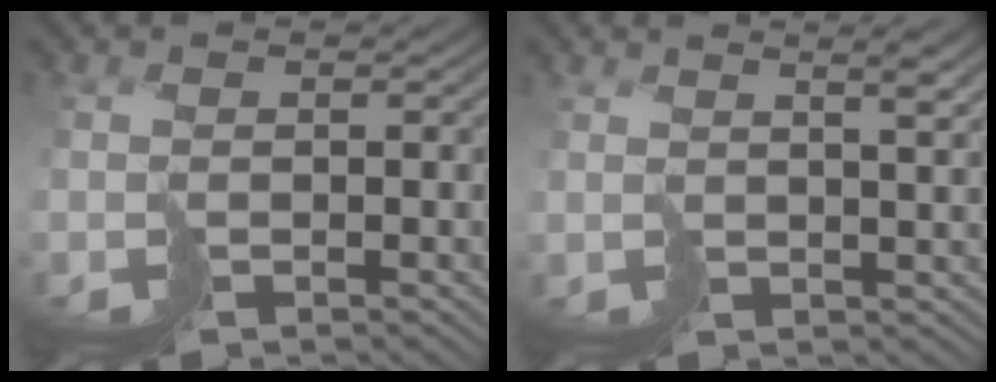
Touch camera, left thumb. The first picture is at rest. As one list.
[{"total": 3.1, "force": [2.7, -0.9, 1.4], "torque": [-0.026, 0.011, 0.054]}]